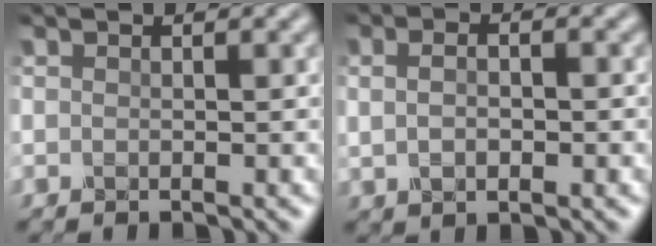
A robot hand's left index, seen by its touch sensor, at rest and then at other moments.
{"total": 4.0, "force": [0.7, 2.2, 3.2], "torque": [-0.050, 0.012, 0.004]}